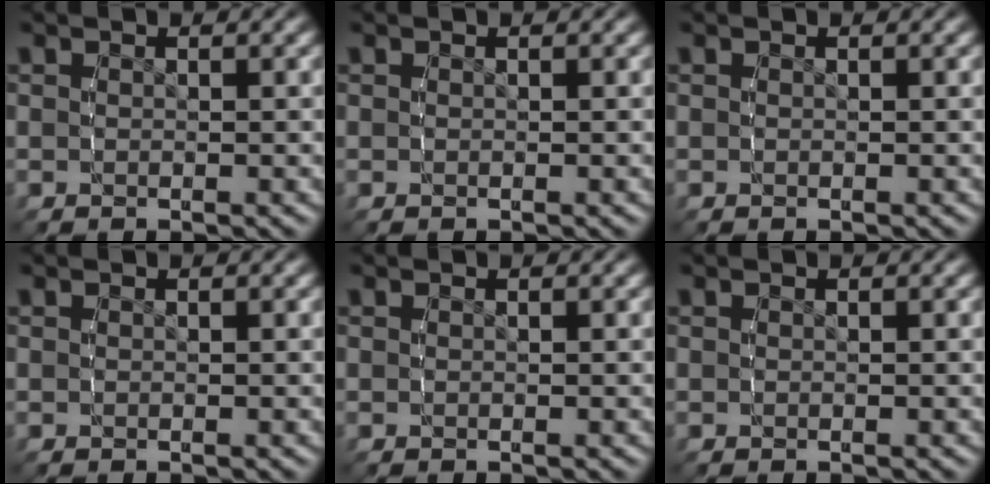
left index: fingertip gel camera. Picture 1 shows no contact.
{"total": 0.0}
{"total": 0.0}
{"total": 0.0}
{"total": 0.0}
{"total": 0.0}